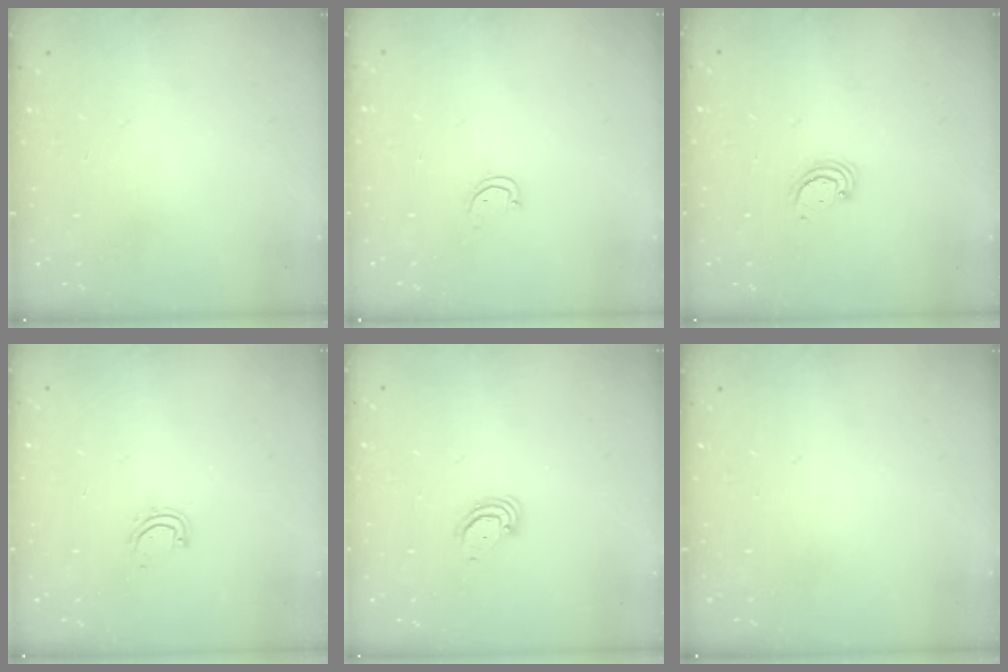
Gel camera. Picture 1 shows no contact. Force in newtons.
{"total": 3.2, "press": 3.2, "slide": 0.2}
{"total": 2.6, "press": 2.6, "slide": 0.3}
{"total": 4.5, "press": 4.4, "slide": 0.4}
{"total": 3.2, "press": 3.2, "slide": 0.2}
{"total": 0.0}